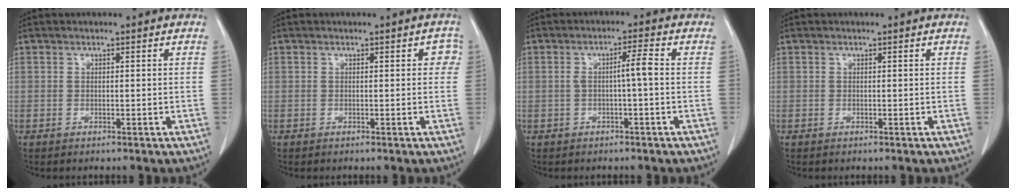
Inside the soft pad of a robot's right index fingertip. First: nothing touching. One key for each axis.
{"total": 1.7, "fx": 0.3, "fy": 1.1, "fz": 1.3, "tx": -0.003, "ty": 0.011, "tz": -0.001}
{"total": 3.1, "fx": -0.2, "fy": 0.0, "fz": 3.1, "tx": -0.054, "ty": 0.006, "tz": -0.003}
{"total": 0.0}